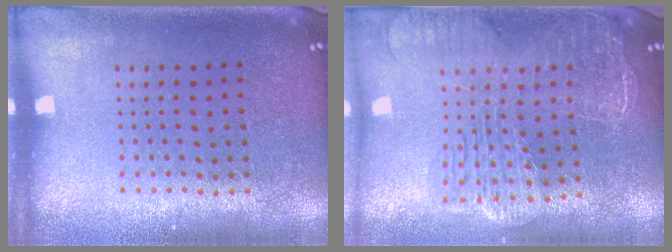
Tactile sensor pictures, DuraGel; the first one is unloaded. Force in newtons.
{"total": 2.7, "press": 2.3, "slide": 1.4}